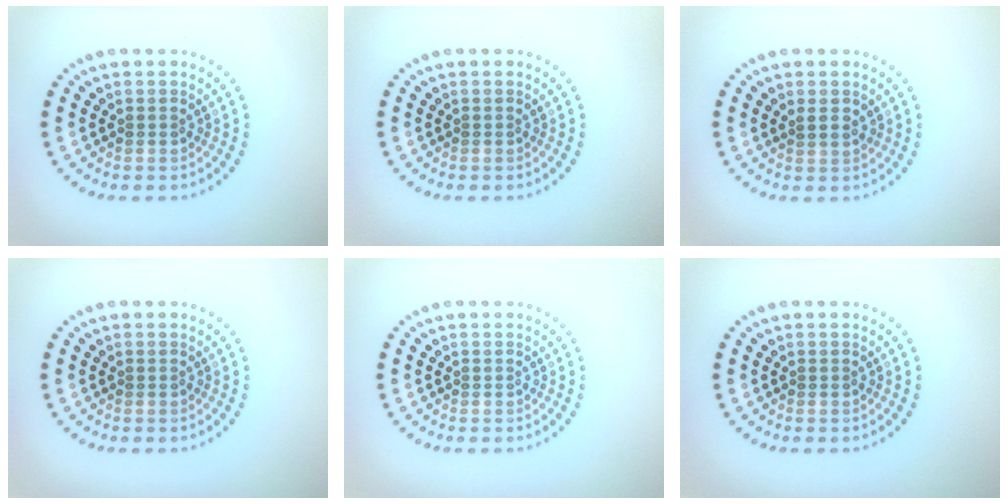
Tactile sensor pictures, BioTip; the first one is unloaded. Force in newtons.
{"total": 0.0}
{"total": 0.6, "press": 0.5, "slide": 0.3}
{"total": 0.0}
{"total": 0.0}
{"total": 0.0}